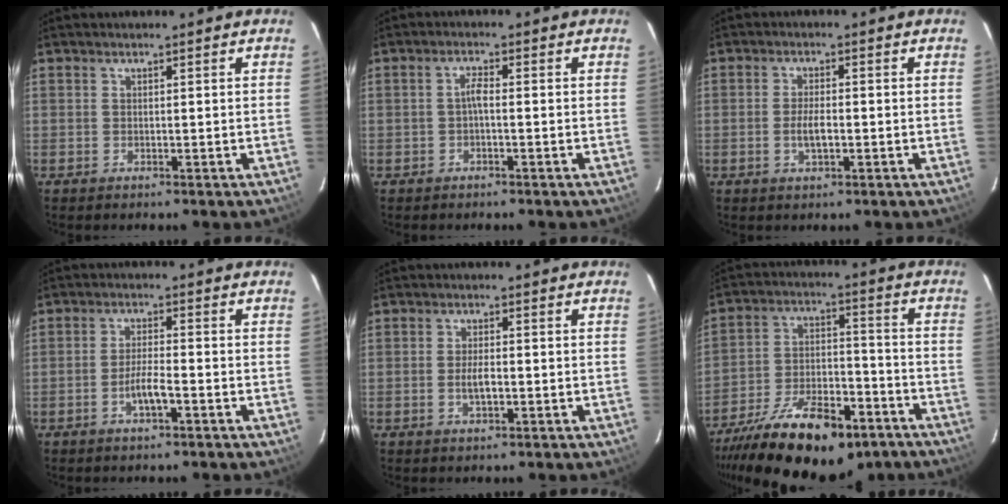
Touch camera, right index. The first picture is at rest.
{"total": 1.8, "force": [-0.6, 0.3, 1.6], "torque": [-0.033, 0.007, -0.012]}
{"total": 3.4, "force": [-1.0, 1.1, 3.1], "torque": [-0.060, -0.004, -0.016]}
{"total": 4.2, "force": [-2.1, 0.8, 3.5], "torque": [-0.071, -0.001, -0.038]}
{"total": 3.1, "force": [-0.8, 1.1, 2.7], "torque": [-0.053, -0.004, -0.014]}
{"total": 23.7, "force": [-16.4, 9.8, 14.0], "torque": [-0.260, -0.018, -0.247]}